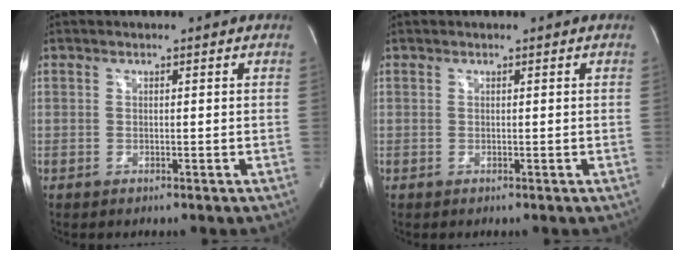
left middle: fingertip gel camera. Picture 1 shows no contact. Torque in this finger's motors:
{"motor_torque": [0.13, -0.05, -0.10, 0.00]}